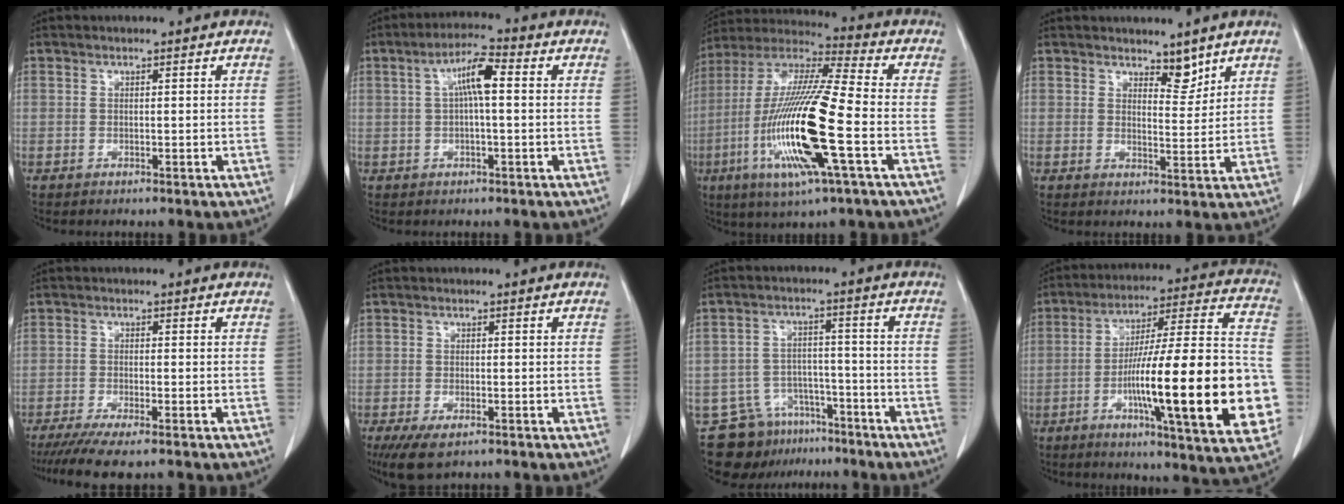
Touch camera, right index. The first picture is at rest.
{"total": 5.9, "force": [0.9, 1.0, 5.8], "torque": [-0.109, 0.018, 0.014]}
{"total": 20.9, "force": [-5.5, 1.6, 20.0], "torque": [-0.428, -0.024, -0.109]}
{"total": 3.5, "force": [2.9, 1.4, 1.3], "torque": [-0.015, -0.009, 0.049]}
{"total": 8.4, "force": [-6.6, 0.7, 5.0], "torque": [-0.074, -0.019, -0.104]}
{"total": 5.5, "force": [-3.6, 1.9, 3.6], "torque": [-0.066, -0.014, -0.055]}
{"total": 10.0, "force": [-7.3, 6.5, 2.1], "torque": [-0.033, 0.025, -0.109]}
{"total": 27.5, "force": [-6.3, 2.8, 26.6], "torque": [-0.343, 0.002, -0.098]}